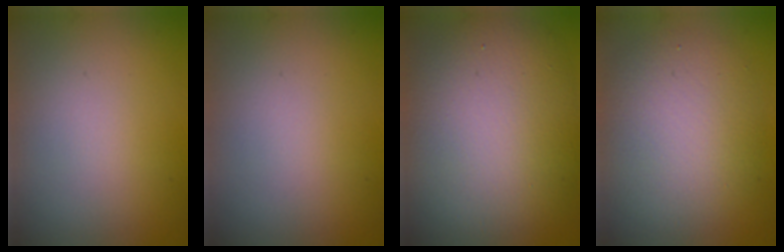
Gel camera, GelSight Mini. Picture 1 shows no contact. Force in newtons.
{"total": 0.0}
{"total": 11.6, "press": 11.5, "slide": 1.0}
{"total": 5.9, "press": 5.8, "slide": 0.7}